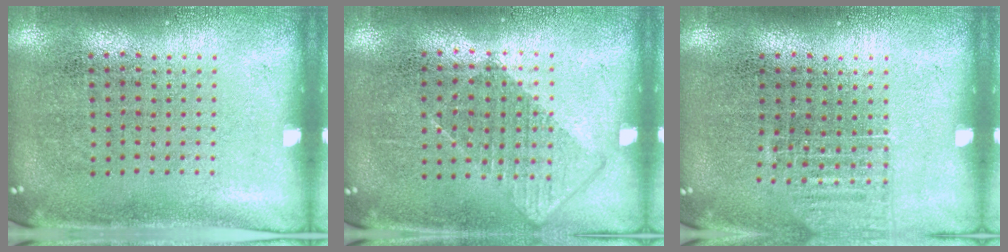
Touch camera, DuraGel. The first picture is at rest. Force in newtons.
{"total": 0.8, "press": 0.7, "slide": 0.4}
{"total": 0.9, "press": 0.9, "slide": 0.1}